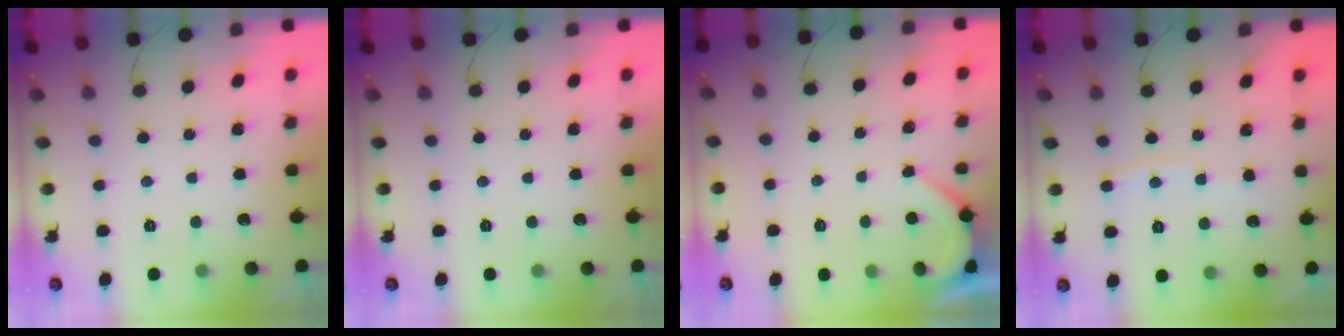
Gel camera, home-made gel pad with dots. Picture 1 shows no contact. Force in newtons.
{"total": 0.0}
{"total": 1.9, "press": 1.9, "slide": 0.2}
{"total": 4.6, "press": 4.5, "slide": 0.7}